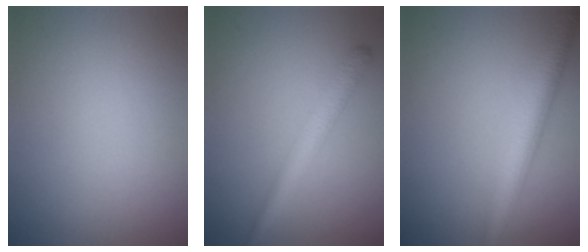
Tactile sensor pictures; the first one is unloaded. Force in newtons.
{"total": 2.8, "press": 2.8, "slide": 0.0}
{"total": 4.5, "press": 4.5, "slide": 0.2}